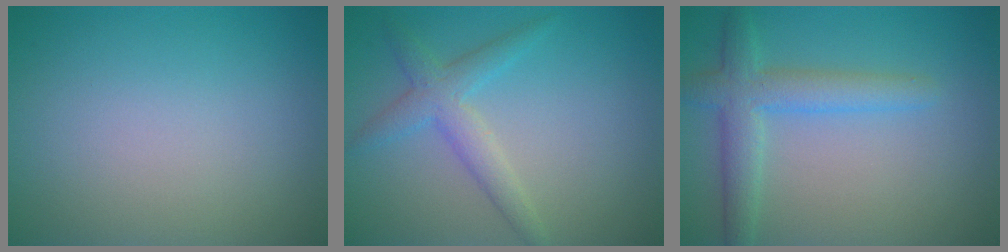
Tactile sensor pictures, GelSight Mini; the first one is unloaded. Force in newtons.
{"total": 3.0, "press": 3.0, "slide": 0.1}
{"total": 2.9, "press": 2.9, "slide": 0.1}